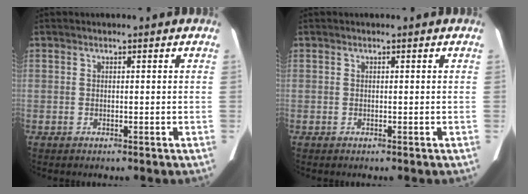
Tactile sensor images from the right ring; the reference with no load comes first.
{"total": 0.0}